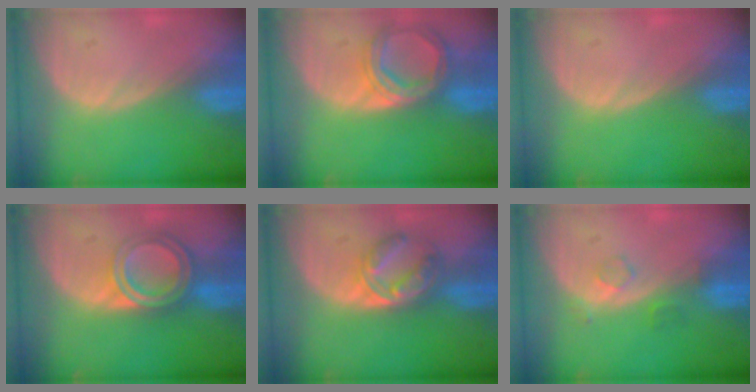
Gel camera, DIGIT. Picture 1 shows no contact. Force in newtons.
{"total": 6.7, "press": 6.2, "slide": 2.7}
{"total": 0.0}
{"total": 6.4, "press": 5.4, "slide": 3.4}
{"total": 5.9, "press": 5.6, "slide": 1.9}
{"total": 2.1, "press": 2.1, "slide": 0.2}